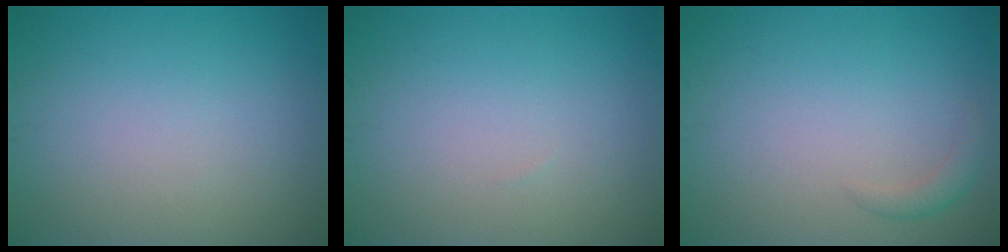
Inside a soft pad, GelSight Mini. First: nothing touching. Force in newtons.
{"total": 0.0}
{"total": 1.1, "press": 1.1, "slide": 0.1}